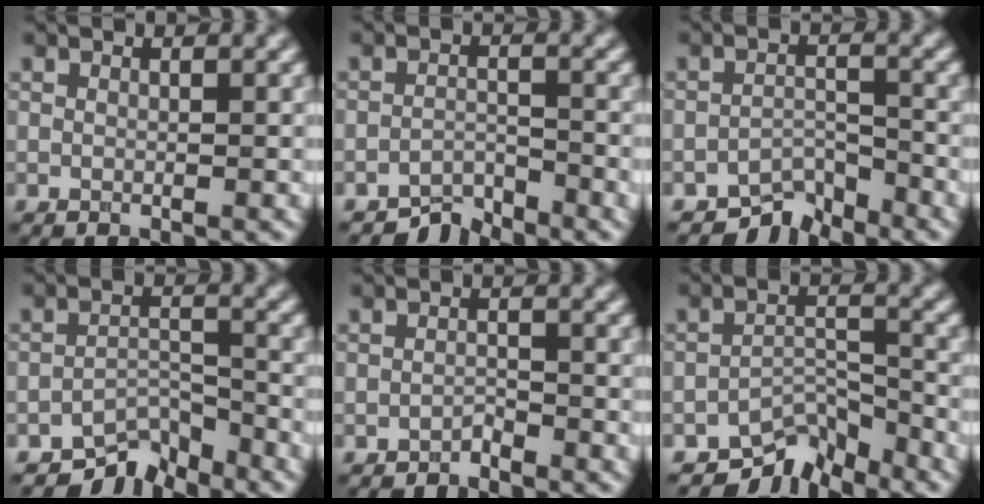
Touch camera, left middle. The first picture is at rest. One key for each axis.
{"total": 2.7, "fx": -2.5, "fy": 0.5, "fz": 0.5, "tx": -0.003, "ty": 0.006, "tz": -0.050}
{"total": 3.5, "fx": -3.2, "fy": 1.1, "fz": 0.9, "tx": -0.005, "ty": 0.004, "tz": -0.062}
{"total": 4.4, "fx": -3.9, "fy": 1.4, "fz": 1.3, "tx": -0.010, "ty": 0.000, "tz": -0.073}
{"total": 1.0, "fx": -1.0, "fy": 0.1, "fz": 0.2, "tx": -0.004, "ty": 0.002, "tz": -0.018}
{"total": 4.8, "fx": -4.2, "fy": 1.7, "fz": 1.6, "tx": -0.014, "ty": -0.001, "tz": -0.078}